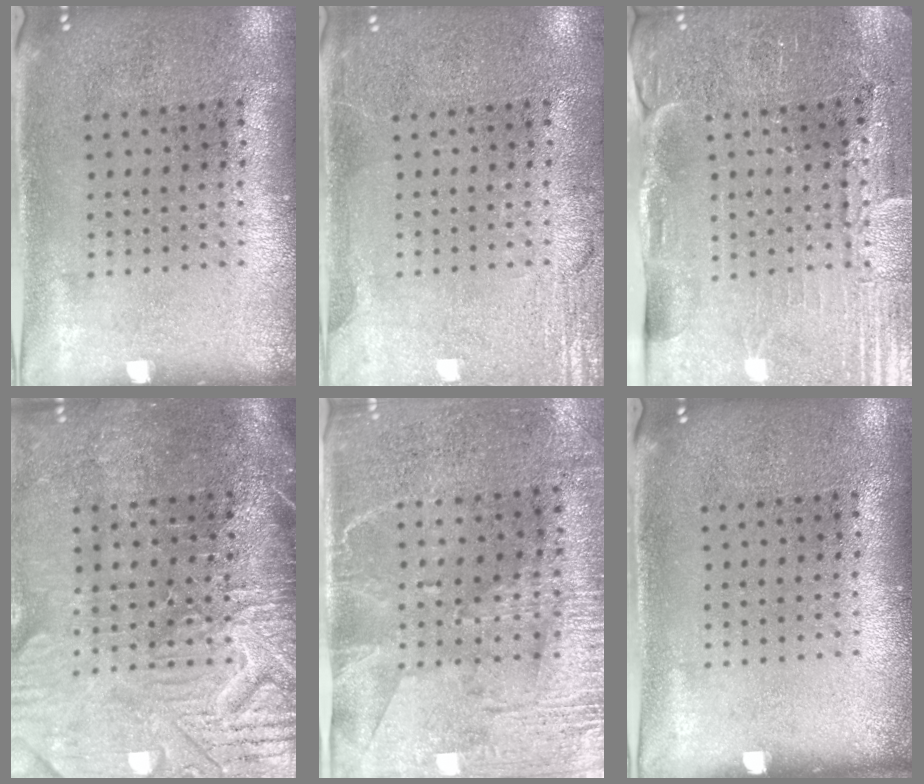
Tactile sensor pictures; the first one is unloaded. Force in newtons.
{"total": 3.0, "press": 3.0, "slide": 0.4}
{"total": 3.7, "press": 3.6, "slide": 0.4}
{"total": 4.6, "press": 4.0, "slide": 2.2}
{"total": 3.0, "press": 2.7, "slide": 1.3}
{"total": 0.0}